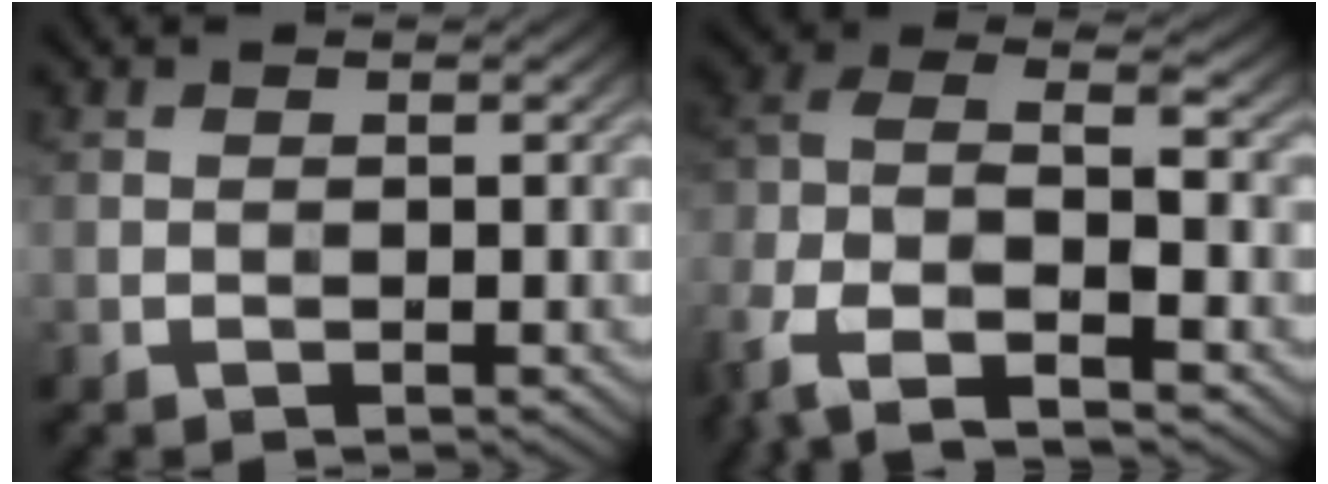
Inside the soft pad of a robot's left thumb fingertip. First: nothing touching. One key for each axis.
{"total": 10.8, "fx": -6.2, "fy": 4.2, "fz": 7.7, "tx": -0.168, "ty": -0.007, "tz": -0.133}